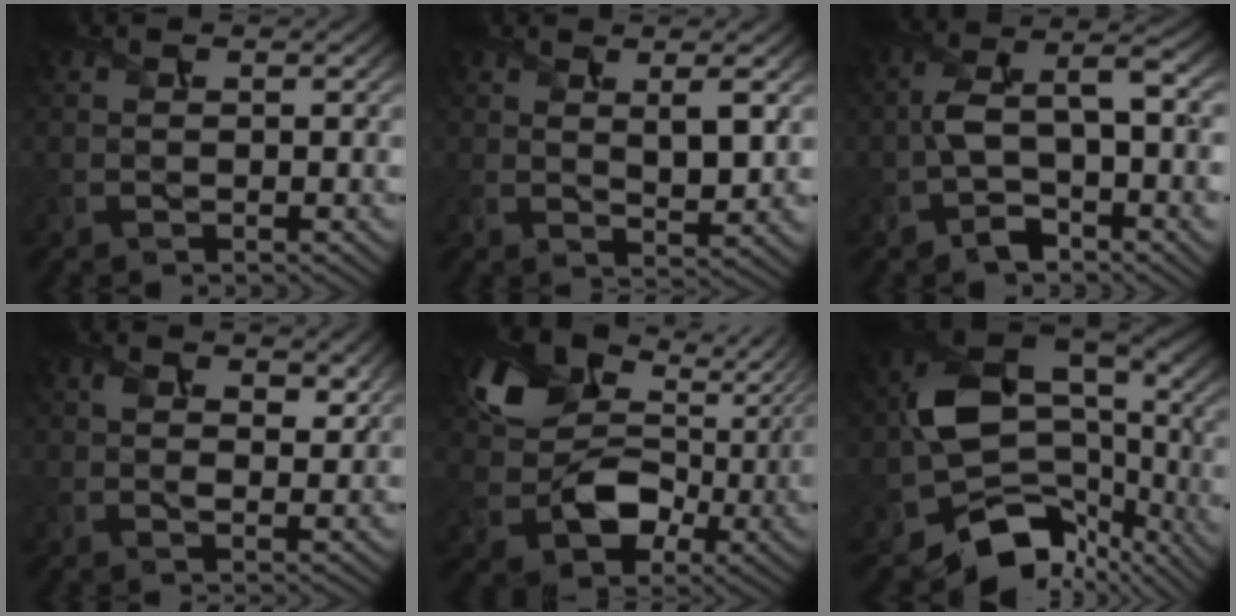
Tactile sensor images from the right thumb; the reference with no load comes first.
{"total": 4.3, "force": [1.7, 1.1, 3.7], "torque": [-0.073, -0.004, 0.033]}
{"total": 9.5, "force": [-1.9, 4.7, 8.0], "torque": [-0.154, 0.004, -0.039]}
{"total": 3.5, "force": [1.5, 2.0, 2.5], "torque": [-0.052, -0.004, 0.029]}
{"total": 12.3, "force": [2.3, 9.1, 8.0], "torque": [-0.154, -0.015, 0.046]}
{"total": 15.8, "force": [-4.4, 11.2, 10.3], "torque": [-0.182, -0.045, -0.056]}